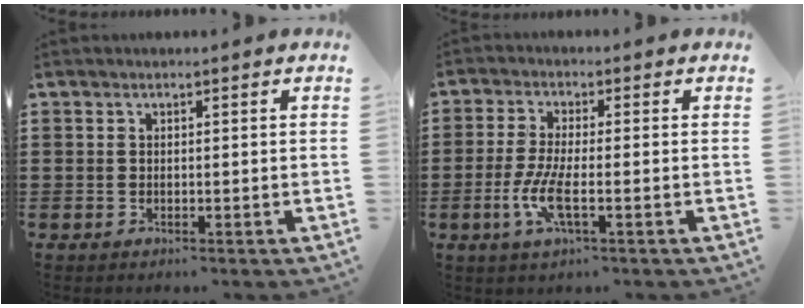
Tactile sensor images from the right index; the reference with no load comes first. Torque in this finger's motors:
{"motor_torque": [1.66, 0.47, 0.44, 0.13]}